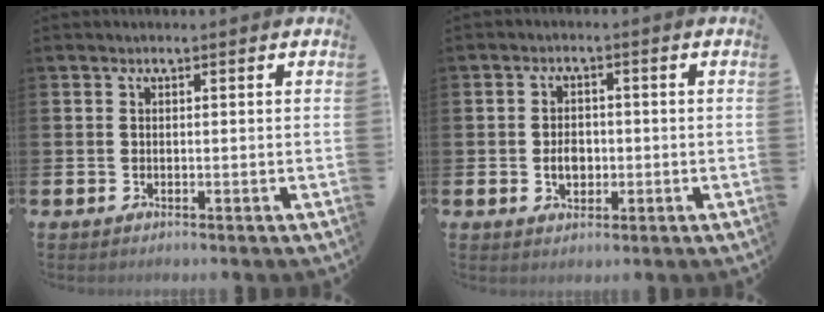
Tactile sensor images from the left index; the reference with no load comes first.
{"total": 3.1, "force": [-0.4, 2.3, 2.0], "torque": [-0.021, -0.002, -0.015]}